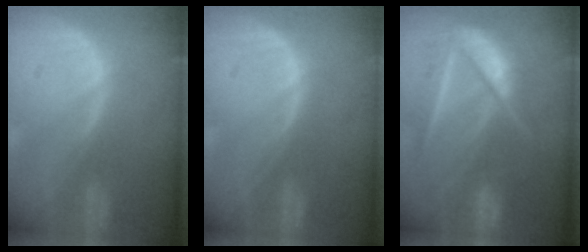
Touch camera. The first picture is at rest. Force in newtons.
{"total": 0.0}
{"total": 9.5, "press": 8.3, "slide": 4.7}